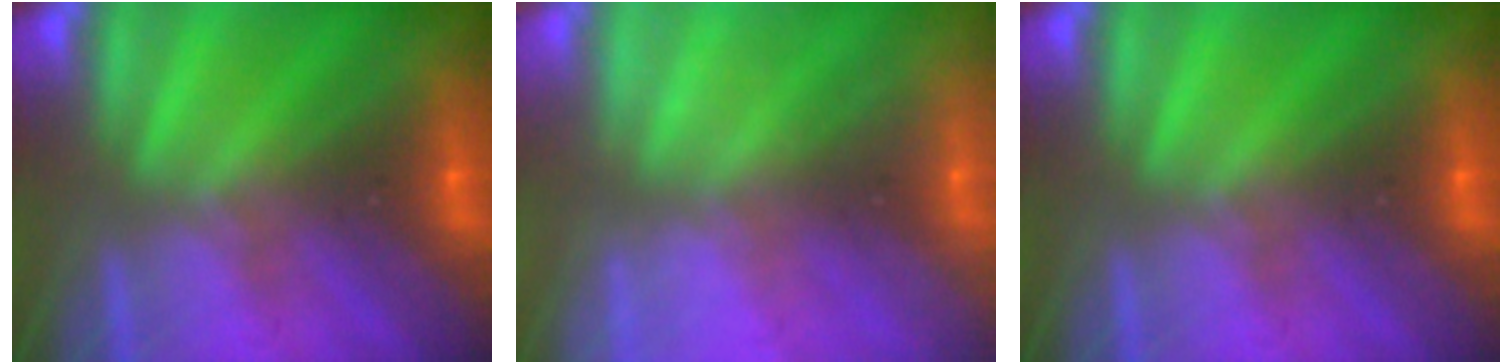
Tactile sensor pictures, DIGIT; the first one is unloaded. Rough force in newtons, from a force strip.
{"total": 2.1}
{"total": 0.0}